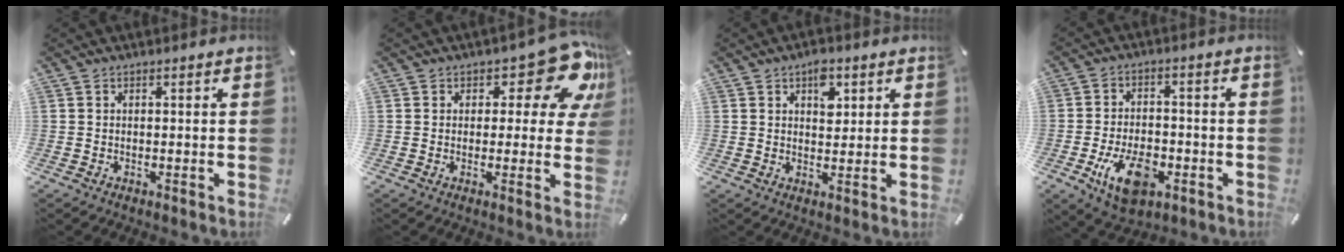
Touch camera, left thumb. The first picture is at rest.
{"total": 13.7, "force": [7.5, 6.4, 9.5], "torque": [-0.113, -0.053, 0.128]}
{"total": 5.4, "force": [2.5, 3.5, 3.4], "torque": [-0.033, -0.008, 0.036]}
{"total": 11.5, "force": [-4.4, 6.9, 8.2], "torque": [-0.151, 0.005, -0.078]}